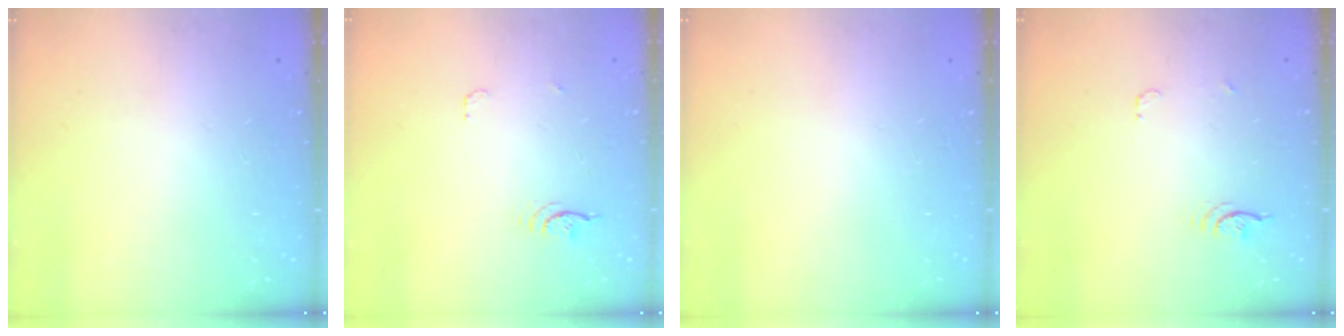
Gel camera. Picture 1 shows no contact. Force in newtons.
{"total": 3.8, "press": 3.4, "slide": 1.6}
{"total": 0.0}
{"total": 3.9, "press": 3.5, "slide": 1.7}